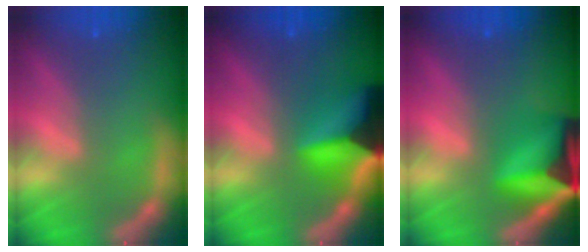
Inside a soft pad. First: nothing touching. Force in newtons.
{"total": 9.9}
{"total": 10.0}